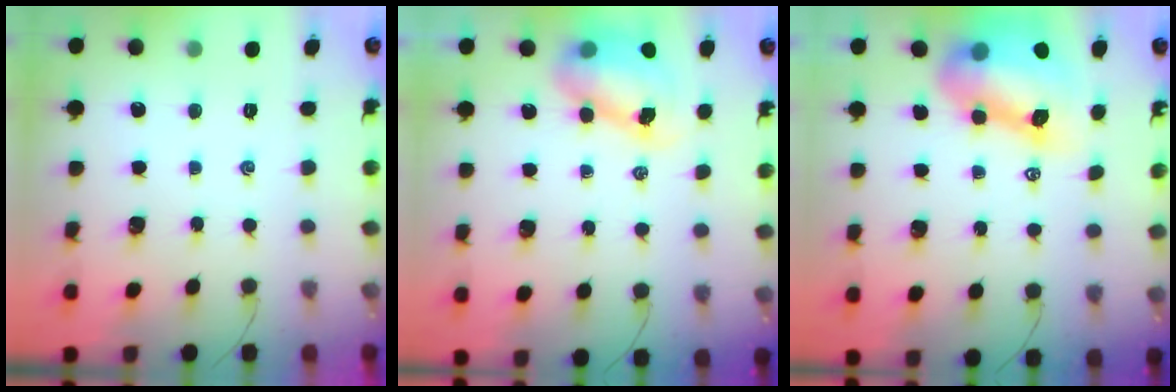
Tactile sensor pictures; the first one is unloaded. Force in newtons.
{"total": 9.5, "press": 9.3, "slide": 2.0}
{"total": 12.8, "press": 12.2, "slide": 3.7}